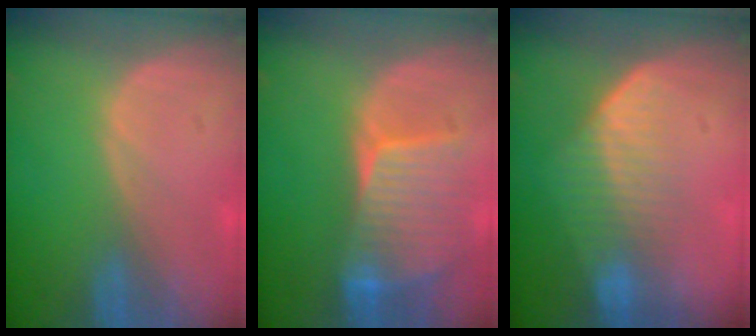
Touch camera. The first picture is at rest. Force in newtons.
{"total": 8.1, "press": 7.8, "slide": 2.3}
{"total": 7.2, "press": 6.2, "slide": 3.7}